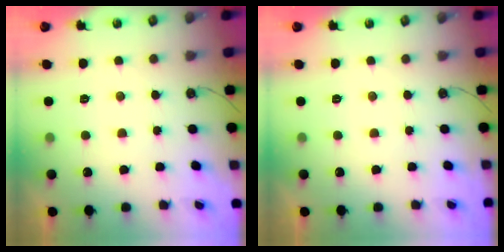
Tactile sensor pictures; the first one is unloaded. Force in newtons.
{"total": 0.0}